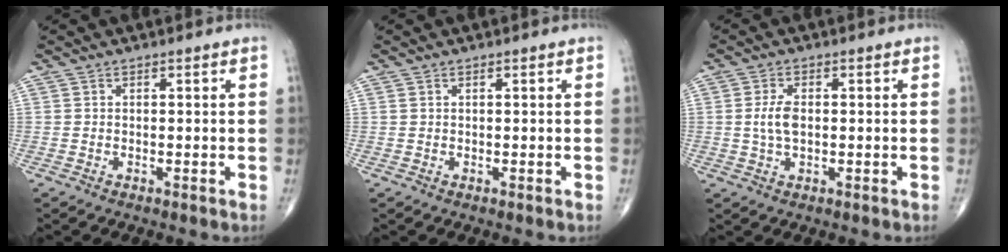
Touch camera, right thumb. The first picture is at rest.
{"total": 0.0}
{"total": 4.1, "force": [0.0, 2.1, 3.5], "torque": [-0.076, 0.001, 0.000]}